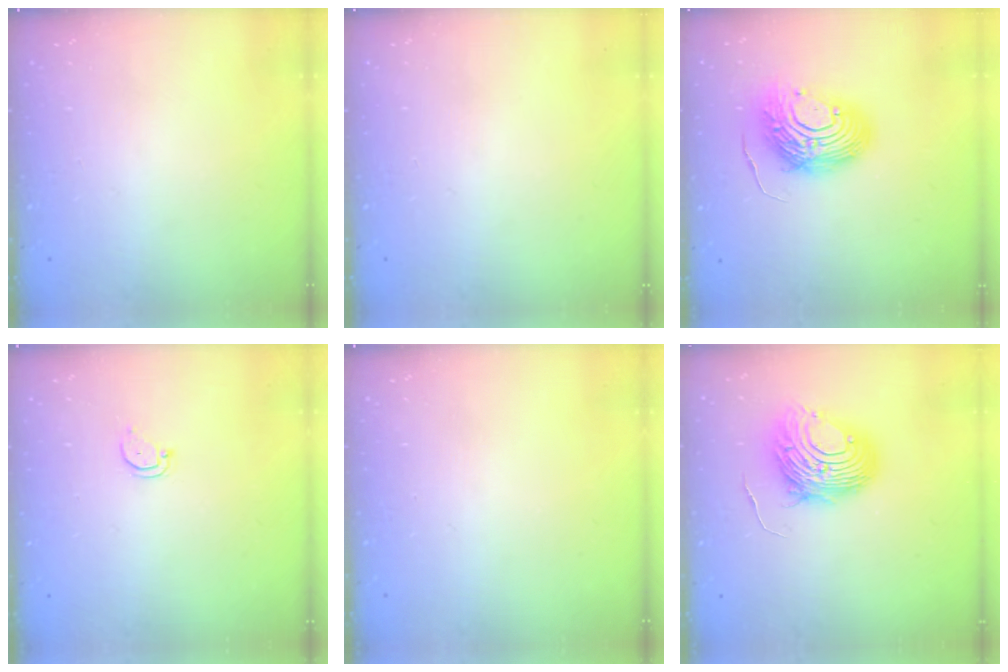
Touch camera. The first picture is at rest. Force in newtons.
{"total": 0.0}
{"total": 13.3, "press": 13.2, "slide": 1.2}
{"total": 2.4, "press": 2.4, "slide": 0.2}
{"total": 0.0}
{"total": 11.0, "press": 11.0, "slide": 0.8}